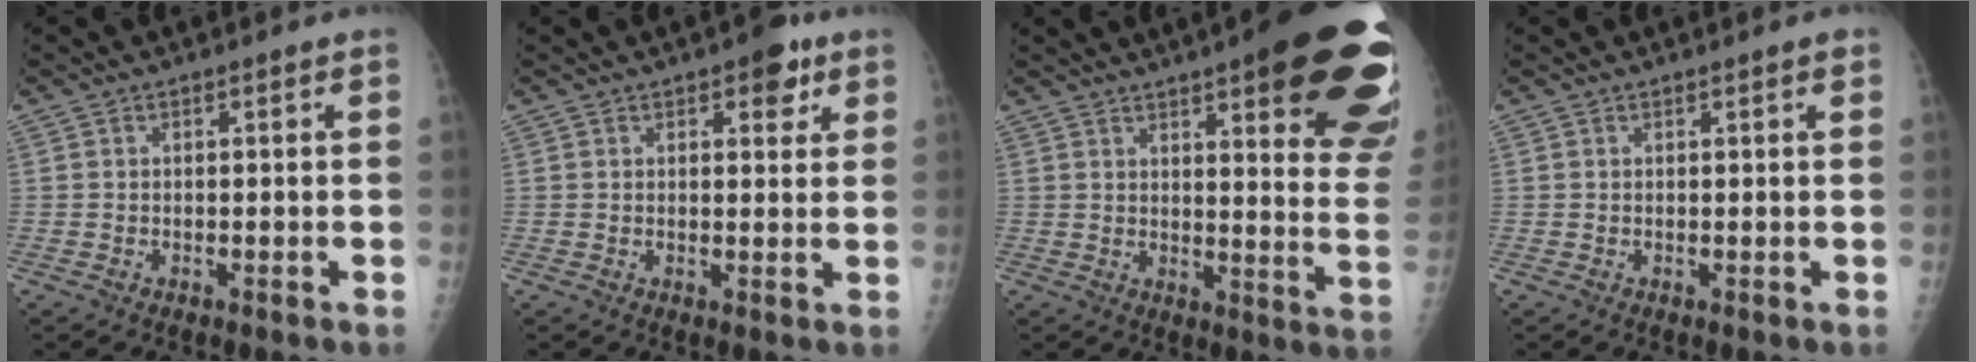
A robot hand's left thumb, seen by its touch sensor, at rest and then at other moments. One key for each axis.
{"total": 5.2, "fx": 2.8, "fy": 2.5, "fz": 3.6, "tx": -0.022, "ty": -0.008, "tz": 0.028}
{"total": 25.3, "fx": 13.7, "fy": 6.1, "fz": 20.4, "tx": -0.185, "ty": -0.039, "tz": 0.167}
{"total": 1.0, "fx": 0.6, "fy": 0.1, "fz": 0.8, "tx": -0.012, "ty": 0.000, "tz": 0.006}